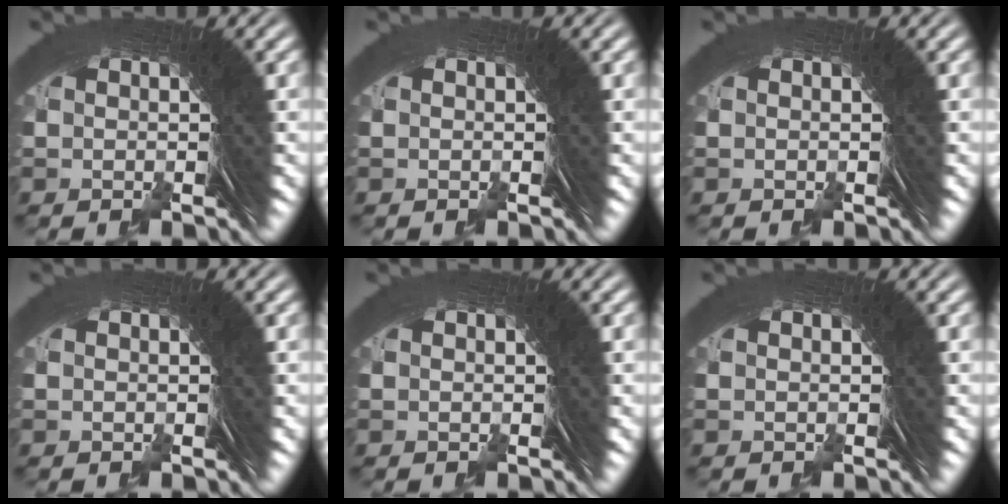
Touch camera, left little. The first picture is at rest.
{"total": 0.0}
{"total": 0.0}
{"total": 0.0}
{"total": 0.0}
{"total": 0.0}